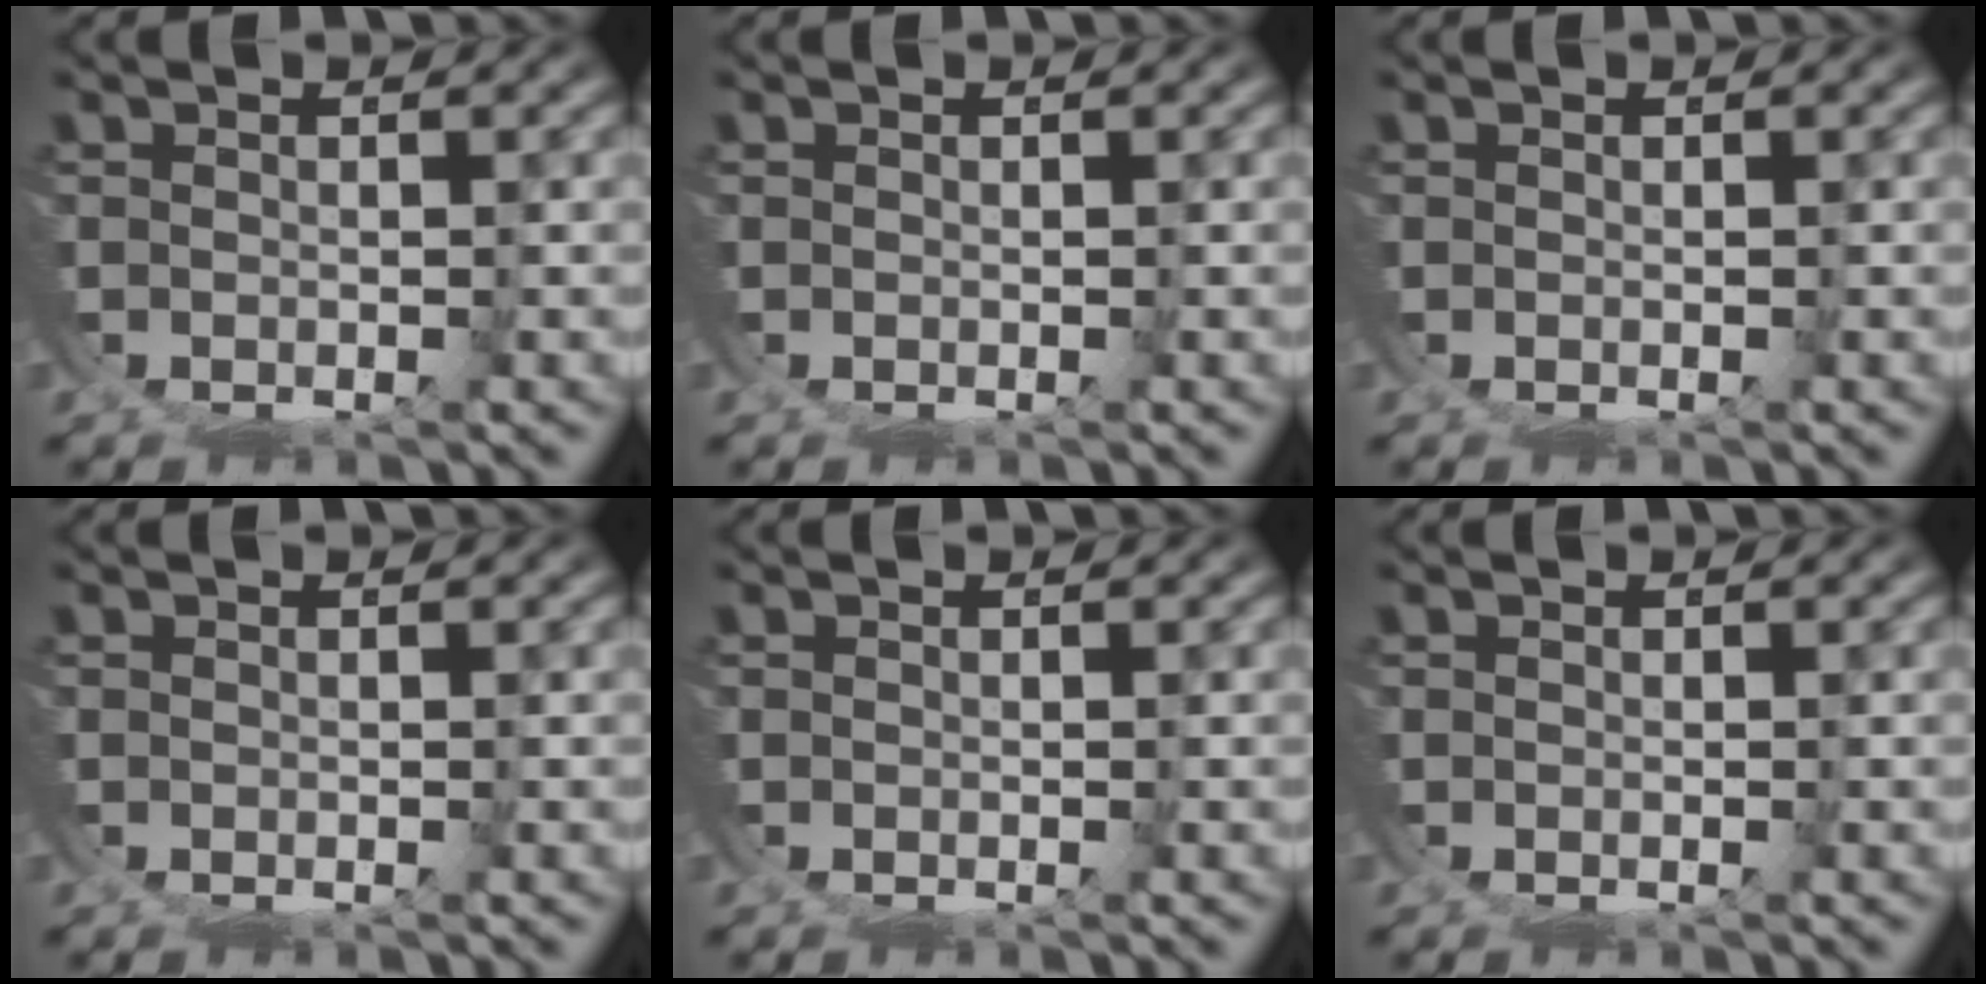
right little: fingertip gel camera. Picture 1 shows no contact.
{"total": 0.0}
{"total": 0.0}
{"total": 0.0}
{"total": 0.0}
{"total": 0.0}